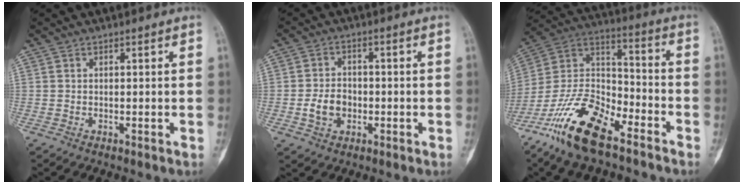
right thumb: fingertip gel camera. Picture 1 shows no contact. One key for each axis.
{"total": 5.6, "fx": -1.3, "fy": 4.3, "fz": 3.4, "tx": -0.049, "ty": 0.012, "tz": -0.024}
{"total": 18.1, "fx": -12.1, "fy": 7.3, "fz": 11.3, "tx": -0.213, "ty": 0.076, "tz": -0.228}